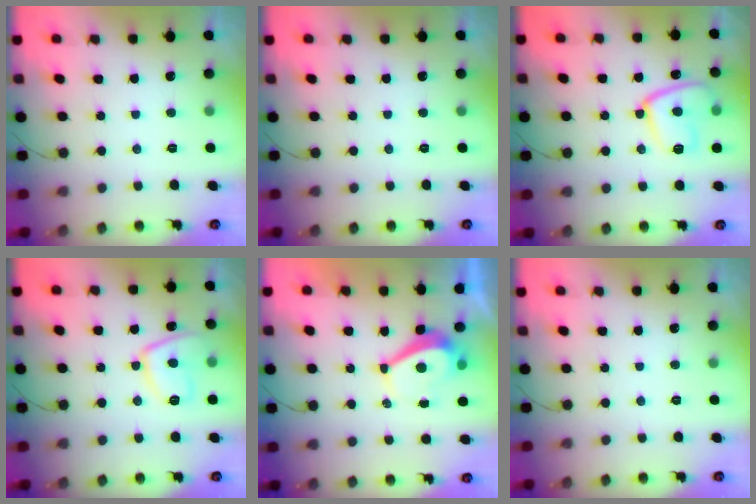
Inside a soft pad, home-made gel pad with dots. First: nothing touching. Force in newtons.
{"total": 0.0}
{"total": 13.1, "press": 13.1, "slide": 1.2}
{"total": 9.7, "press": 9.7, "slide": 0.8}
{"total": 3.8, "press": 3.8, "slide": 0.5}
{"total": 0.0}